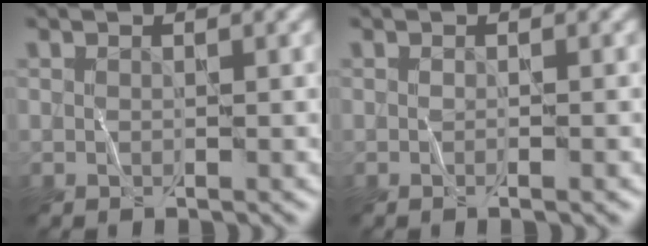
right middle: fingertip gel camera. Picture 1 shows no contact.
{"total": 0.6, "force": [-0.3, -0.1, 0.6], "torque": [-0.008, 0.000, -0.004]}